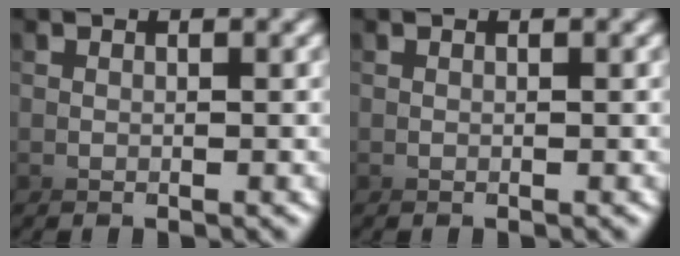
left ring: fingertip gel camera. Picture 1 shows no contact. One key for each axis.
{"total": 0.0}